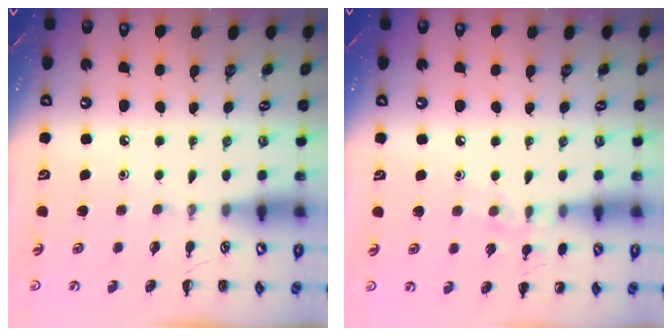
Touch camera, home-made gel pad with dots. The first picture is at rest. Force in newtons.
{"total": 6.8, "press": 6.6, "slide": 1.6}